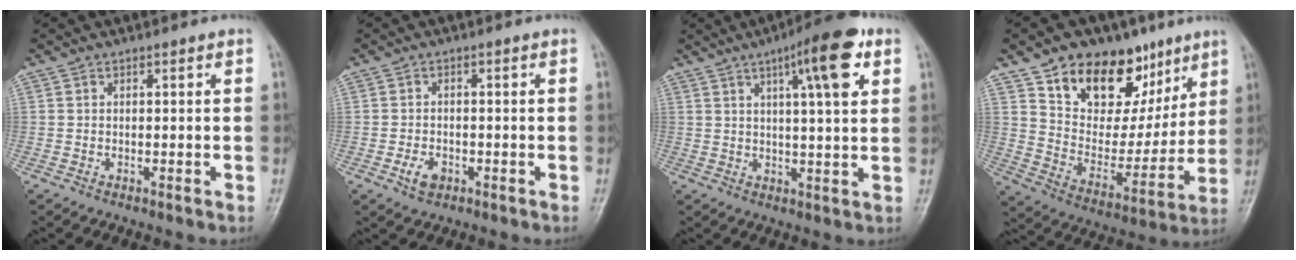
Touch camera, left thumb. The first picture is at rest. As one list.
[{"total": 3.2, "force": [-1.4, 2.2, 1.9], "torque": [-0.029, 0.004, -0.022]}, {"total": 12.1, "force": [5.4, 2.5, 10.6], "torque": [-0.147, -0.009, 0.073]}, {"total": 22.0, "force": [12.5, 13.3, 12.2], "torque": [-0.130, -0.044, 0.211]}]